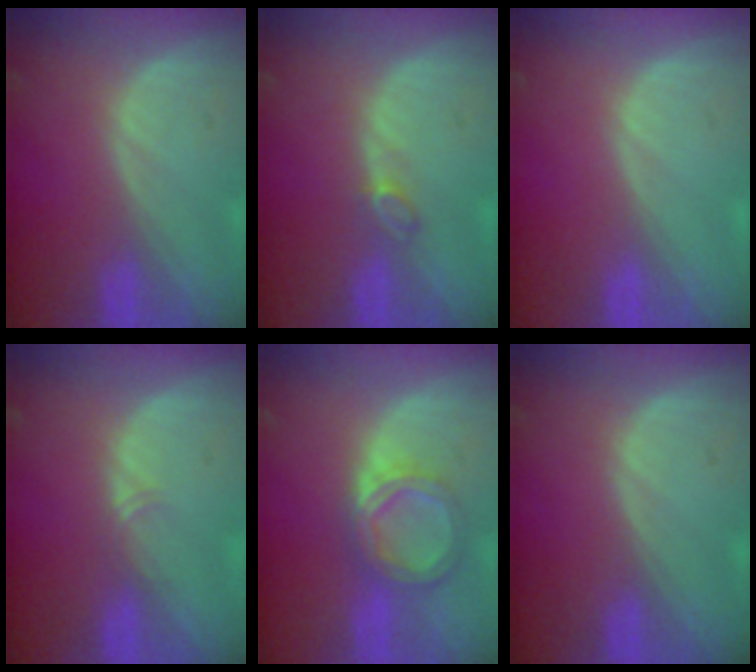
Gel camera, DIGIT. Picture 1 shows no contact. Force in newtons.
{"total": 1.7, "press": 1.7, "slide": 0.4}
{"total": 0.0}
{"total": 1.1, "press": 1.0, "slide": 0.6}
{"total": 5.6, "press": 5.2, "slide": 1.9}
{"total": 0.0}